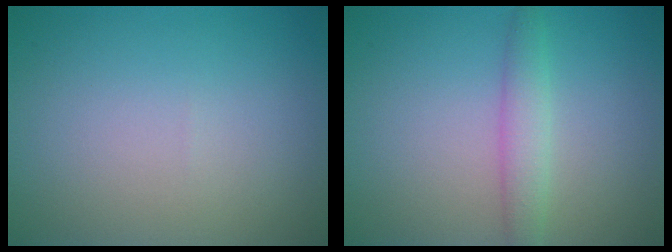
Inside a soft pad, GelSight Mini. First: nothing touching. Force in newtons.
{"total": 2.3, "press": 2.3, "slide": 0.2}